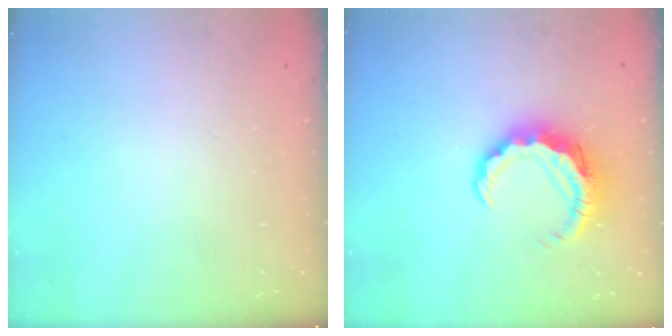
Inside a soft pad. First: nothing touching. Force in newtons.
{"total": 9.4, "press": 9.3, "slide": 1.5}